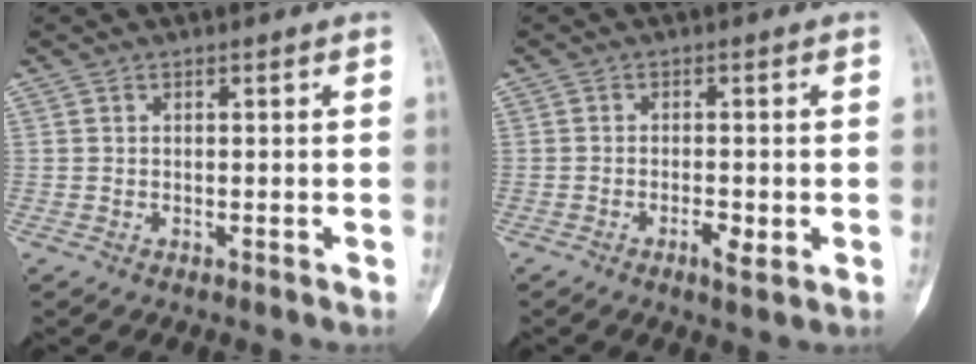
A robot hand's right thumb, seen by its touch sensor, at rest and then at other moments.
{"total": 3.2, "force": [-1.1, 1.0, 2.8], "torque": [-0.049, -0.001, -0.017]}